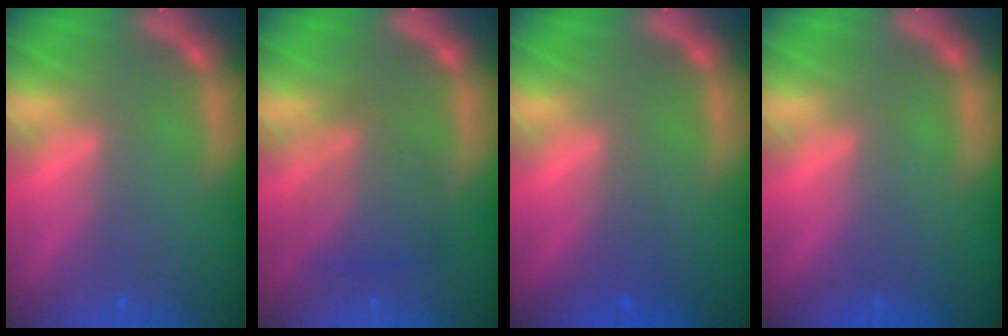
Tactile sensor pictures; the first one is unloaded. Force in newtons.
{"total": 4.6}
{"total": 1.4}
{"total": 0.0}